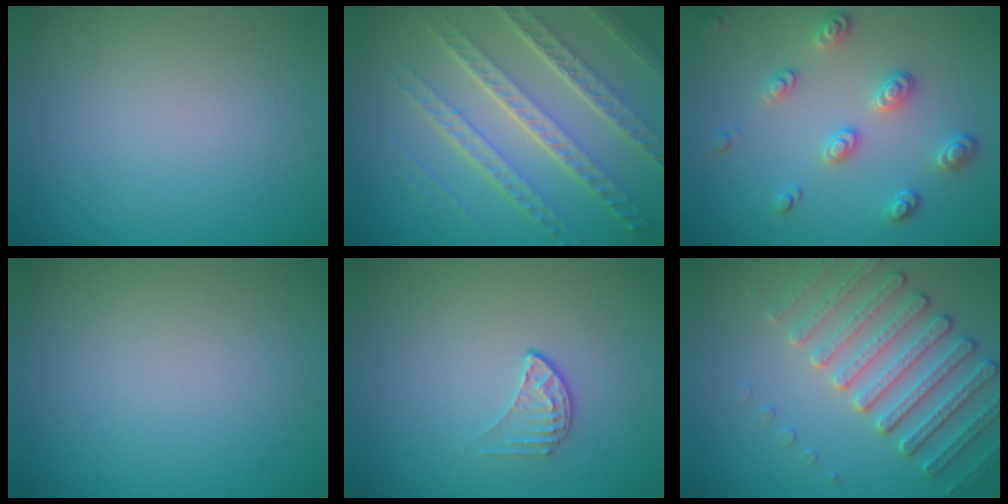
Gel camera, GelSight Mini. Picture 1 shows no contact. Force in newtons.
{"total": 7.1, "press": 5.0, "slide": 5.0}
{"total": 2.8, "press": 2.4, "slide": 1.4}
{"total": 0.0}
{"total": 1.4, "press": 0.9, "slide": 1.1}
{"total": 4.7, "press": 4.6, "slide": 1.0}